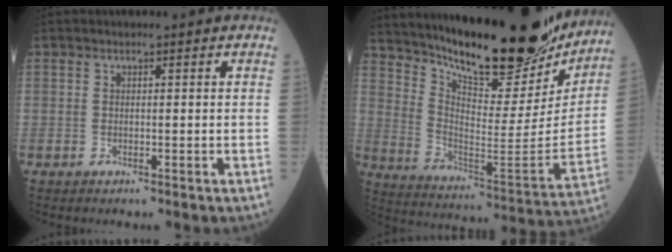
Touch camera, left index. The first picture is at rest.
{"total": 27.0, "force": [22.7, 6.1, 13.3], "torque": [-0.216, -0.047, 0.327]}